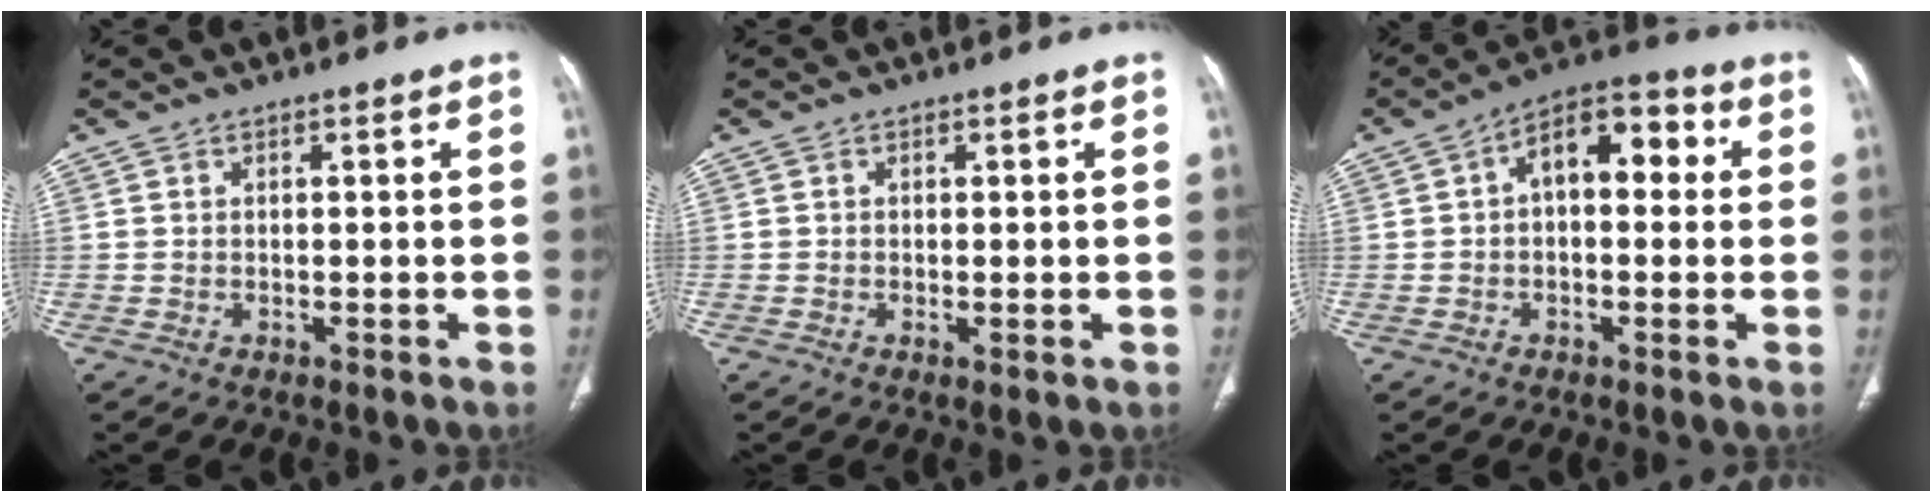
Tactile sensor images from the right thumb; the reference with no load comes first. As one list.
[{"total": 0.8, "force": [-0.1, 0.3, 0.7], "torque": [-0.017, -0.004, -0.003]}, {"total": 10.7, "force": [1.7, 6.0, 8.6], "torque": [-0.101, 0.035, 0.015]}]